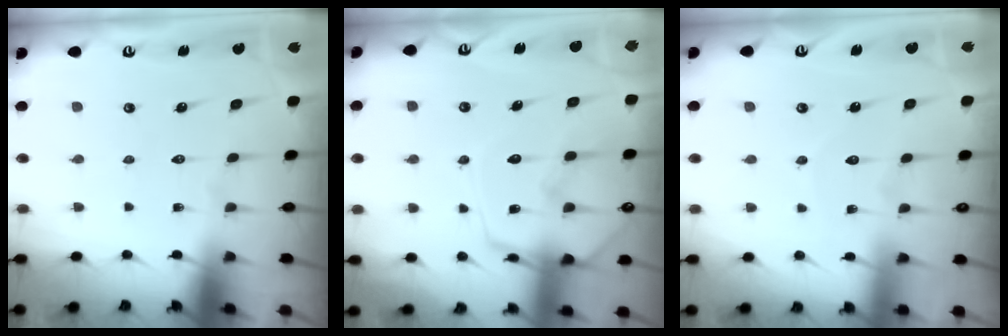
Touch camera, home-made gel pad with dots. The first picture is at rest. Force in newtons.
{"total": 10.5, "press": 10.5, "slide": 1.1}
{"total": 5.1, "press": 5.1, "slide": 0.6}